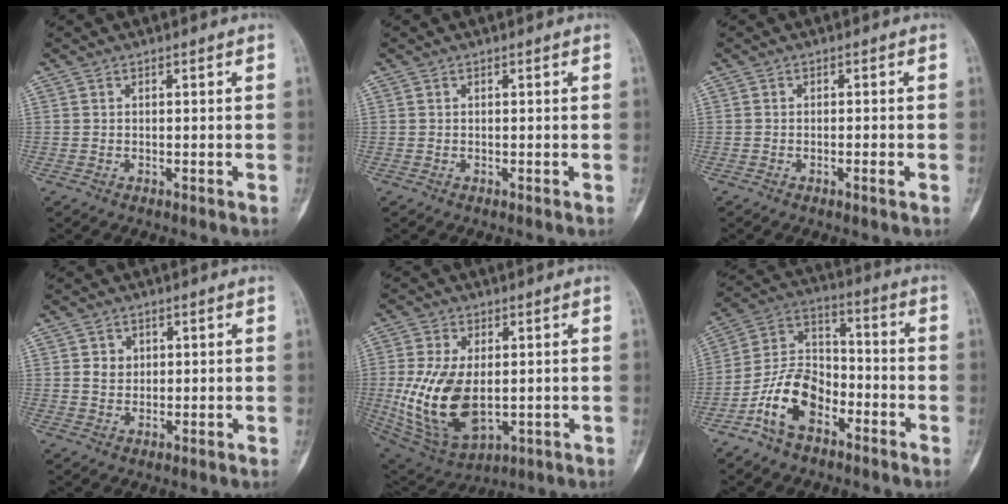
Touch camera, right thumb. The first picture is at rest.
{"total": 0.0}
{"total": 1.5, "force": [-0.6, 0.2, 1.4], "torque": [-0.028, 0.002, -0.011]}
{"total": 3.0, "force": [0.7, 2.6, 1.3], "torque": [-0.006, -0.002, 0.013]}
{"total": 16.7, "force": [-0.9, 9.6, 13.6], "torque": [-0.259, -0.012, 0.007]}
{"total": 13.0, "force": [-6.4, 8.0, 8.0], "torque": [-0.137, 0.059, -0.127]}